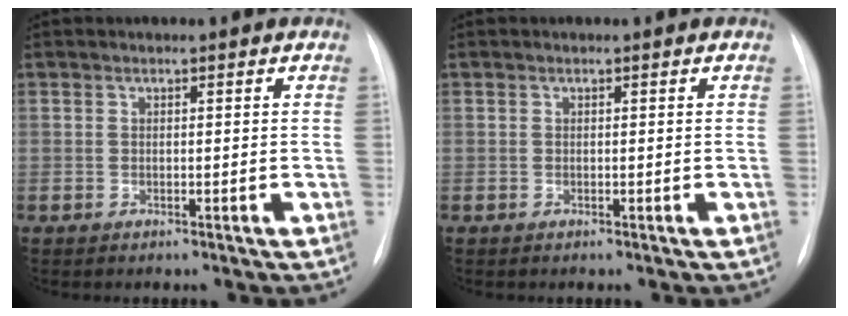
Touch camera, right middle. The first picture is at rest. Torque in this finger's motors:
{"motor_torque": [-0.08, -0.13, -0.02, 0.00]}